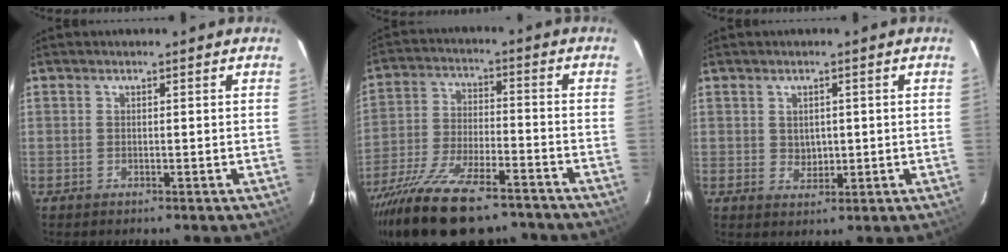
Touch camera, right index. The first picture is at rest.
{"total": 23.4, "force": [-18.1, 7.8, 12.7], "torque": [-0.255, -0.047, -0.290]}
{"total": 2.9, "force": [0.5, 2.5, 1.5], "torque": [-0.022, 0.002, 0.014]}